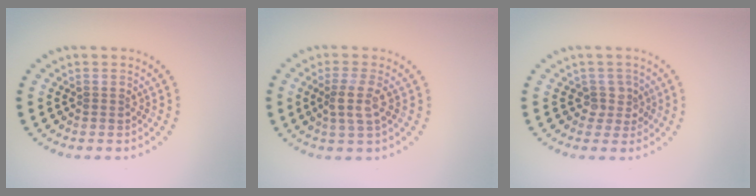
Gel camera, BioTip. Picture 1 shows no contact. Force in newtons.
{"total": 2.4, "press": 2.1, "slide": 1.2}
{"total": 1.8, "press": 1.3, "slide": 1.2}